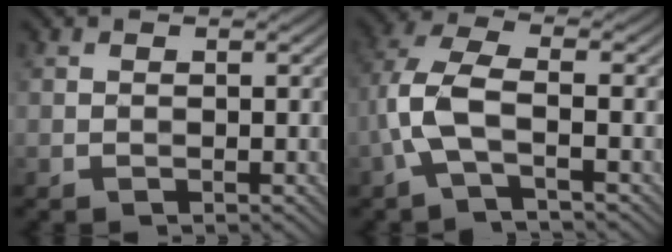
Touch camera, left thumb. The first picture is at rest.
{"total": 6.5, "force": [-2.0, 2.2, 5.8], "torque": [-0.142, 0.011, -0.054]}